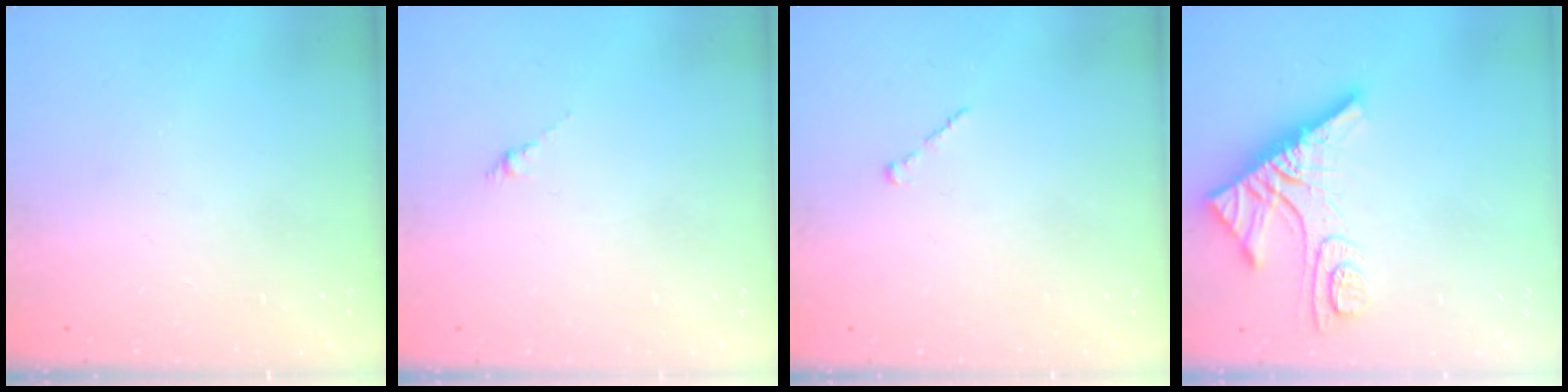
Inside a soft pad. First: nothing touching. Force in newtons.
{"total": 0.0}
{"total": 1.0, "press": 0.8, "slide": 0.5}
{"total": 13.5, "press": 13.4, "slide": 1.3}